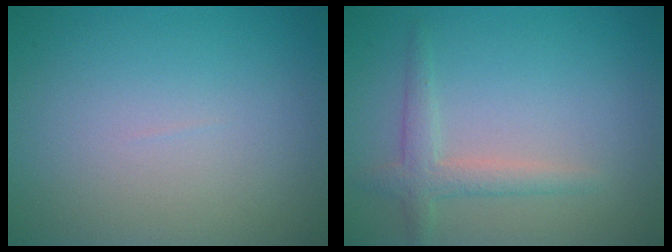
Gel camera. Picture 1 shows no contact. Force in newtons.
{"total": 2.3, "press": 2.3, "slide": 0.2}